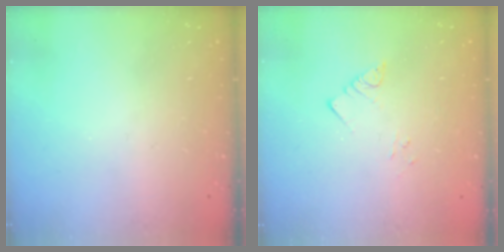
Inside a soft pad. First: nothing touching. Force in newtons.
{"total": 2.9, "press": 2.9, "slide": 0.4}